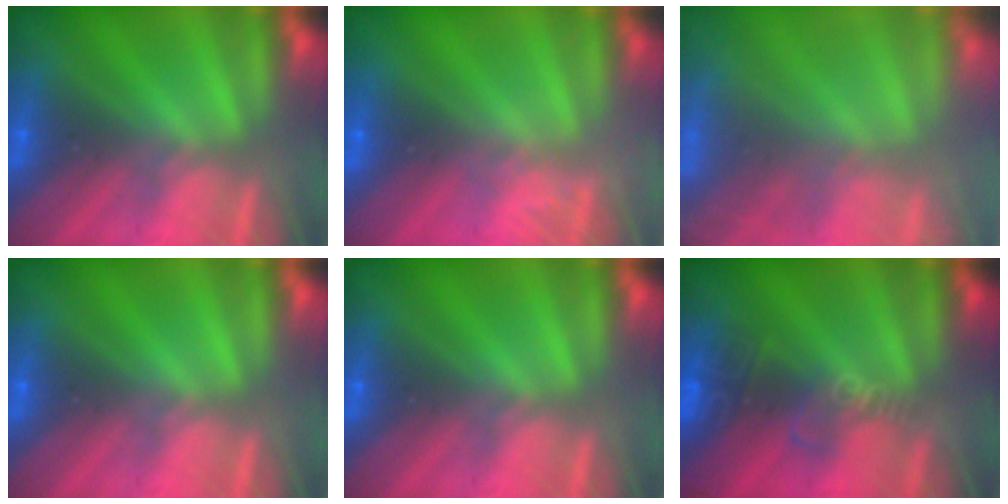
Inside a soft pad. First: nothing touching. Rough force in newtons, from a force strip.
{"total": 1.6}
{"total": 6.9}
{"total": 0.0}
{"total": 0.0}
{"total": 2.7}